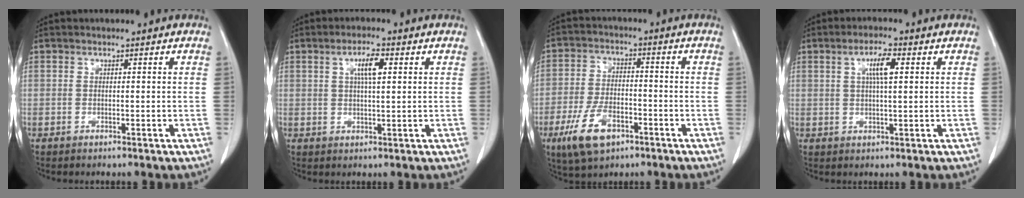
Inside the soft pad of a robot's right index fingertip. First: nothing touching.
{"total": 4.3, "force": [1.4, 0.8, 4.0], "torque": [-0.074, 0.002, 0.024]}
{"total": 9.2, "force": [-4.7, 4.3, 6.5], "torque": [-0.145, -0.005, -0.079]}
{"total": 4.5, "force": [1.4, 0.6, 4.2], "torque": [-0.079, 0.002, 0.024]}